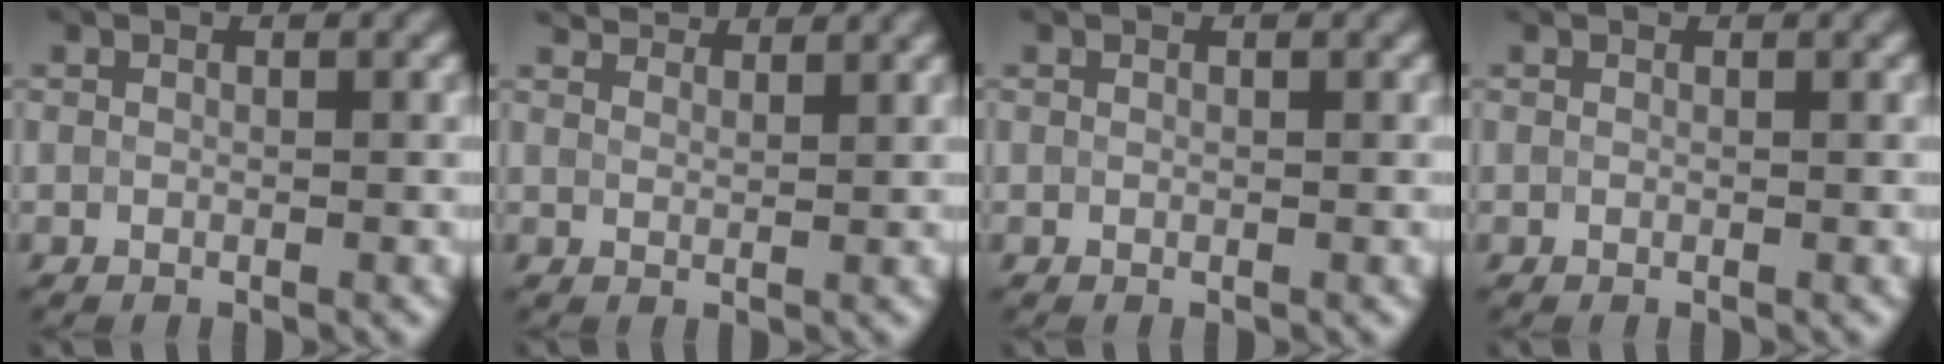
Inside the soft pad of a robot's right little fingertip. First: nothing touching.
{"total": 3.8, "force": [3.7, 0.6, 1.0], "torque": [-0.021, 0.000, 0.058]}
{"total": 0.0}
{"total": 0.6, "force": [0.6, 0.0, 0.1], "torque": [-0.003, -0.001, 0.005]}